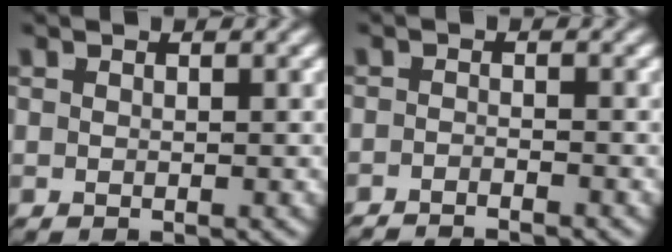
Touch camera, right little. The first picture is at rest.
{"total": 2.7, "force": [-2.6, -0.2, -0.2], "torque": [0.006, -0.013, -0.041]}